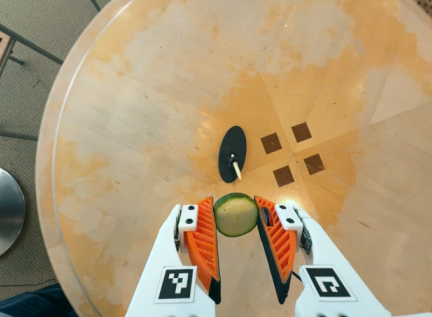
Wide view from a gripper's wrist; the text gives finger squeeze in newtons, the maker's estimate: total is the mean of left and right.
{"total": 8.2, "left": 8.0, "right": 8.4}